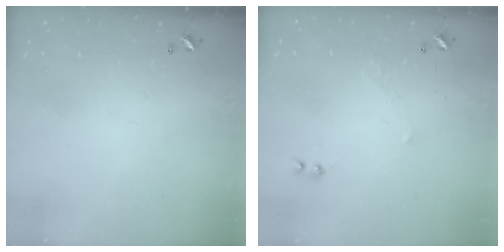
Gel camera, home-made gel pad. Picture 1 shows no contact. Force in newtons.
{"total": 0.9, "press": 0.3, "slide": 0.8}